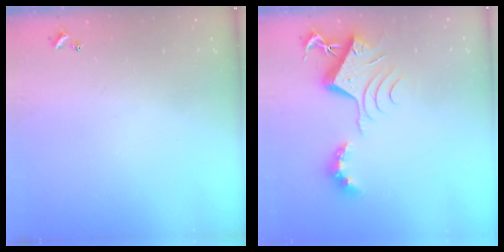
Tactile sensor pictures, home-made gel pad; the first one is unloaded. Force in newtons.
{"total": 9.4, "press": 9.3, "slide": 1.0}